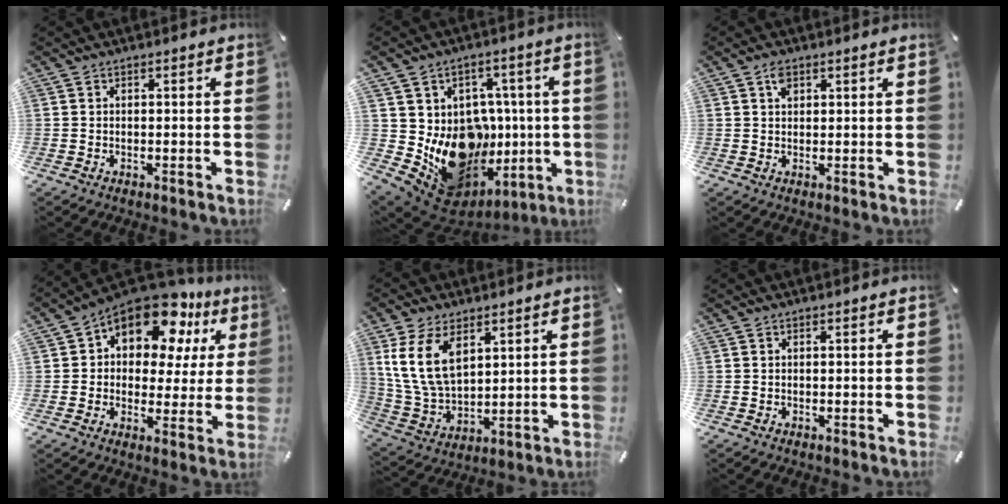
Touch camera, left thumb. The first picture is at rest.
{"total": 17.9, "force": [-1.4, 15.6, 8.7], "torque": [-0.152, -0.028, 0.023]}
{"total": 2.2, "force": [1.3, 1.0, 1.4], "torque": [-0.024, -0.002, 0.022]}
{"total": 14.7, "force": [9.7, 8.0, 7.6], "torque": [-0.115, -0.074, 0.168]}
{"total": 12.4, "force": [5.5, 7.7, 8.0], "torque": [-0.195, -0.015, 0.100]}
{"total": 0.0}